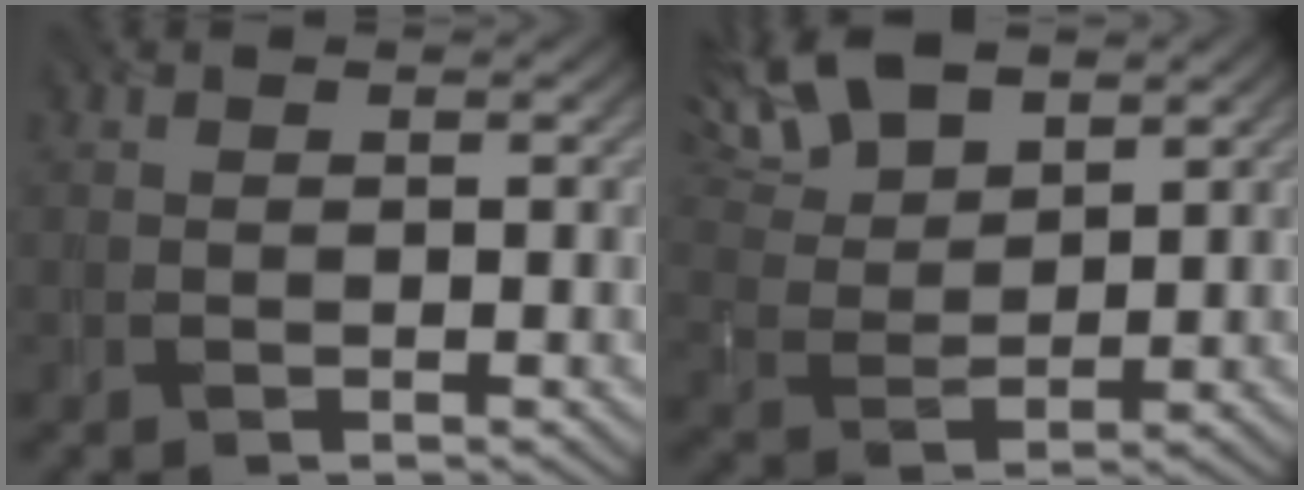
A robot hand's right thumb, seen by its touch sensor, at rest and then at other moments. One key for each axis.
{"total": 10.2, "fx": 7.0, "fy": 4.4, "fz": 6.0, "tx": -0.152, "ty": 0.025, "tz": 0.125}